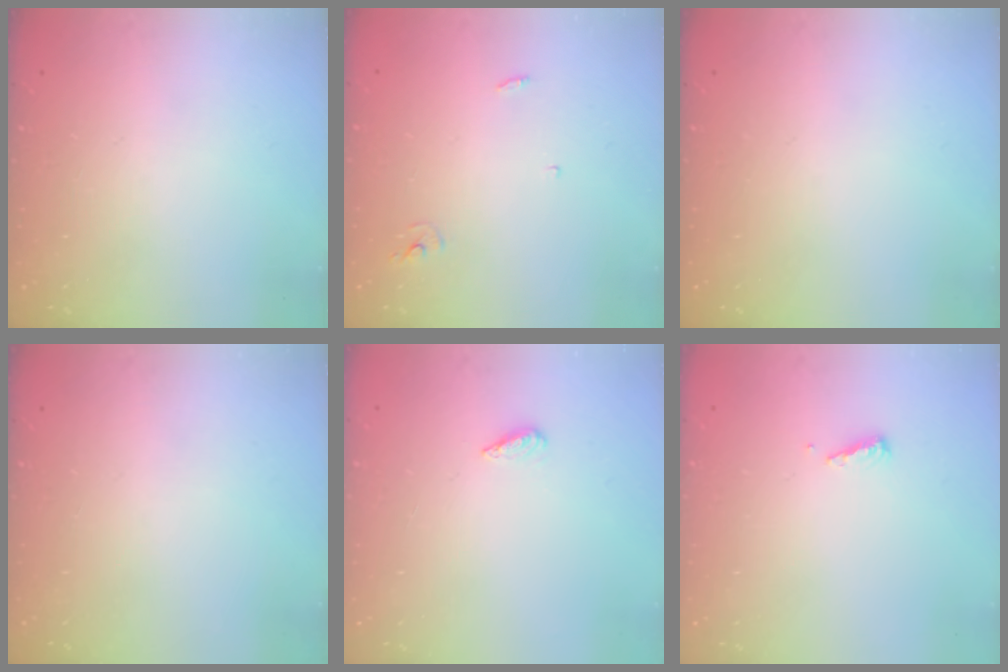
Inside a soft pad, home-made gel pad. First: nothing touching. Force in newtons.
{"total": 2.4, "press": 2.4, "slide": 0.2}
{"total": 0.0}
{"total": 0.0}
{"total": 2.1, "press": 1.9, "slide": 0.8}
{"total": 3.6, "press": 3.6, "slide": 0.4}